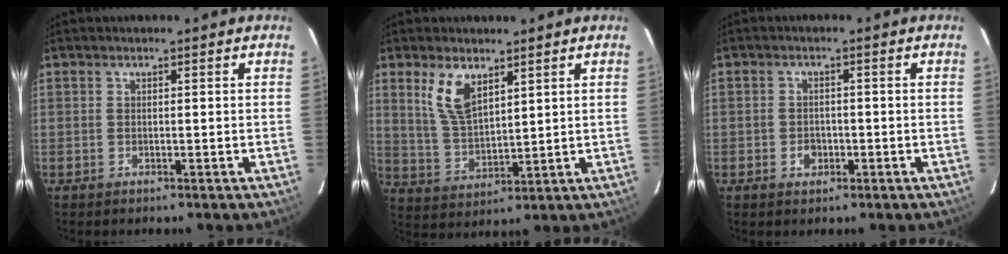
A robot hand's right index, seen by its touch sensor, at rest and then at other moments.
{"total": 8.3, "force": [4.6, 3.8, 5.8], "torque": [-0.111, 0.000, 0.101]}
{"total": 2.7, "force": [-1.0, 2.2, 1.2], "torque": [-0.021, 0.005, -0.013]}